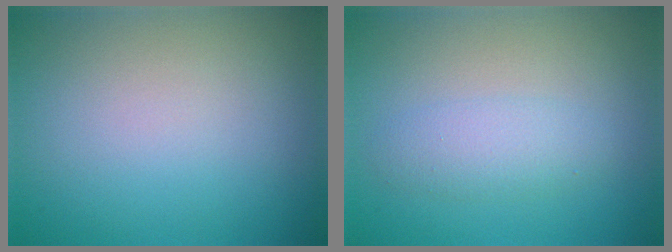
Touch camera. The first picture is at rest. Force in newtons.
{"total": 2.4, "press": 2.4, "slide": 0.0}